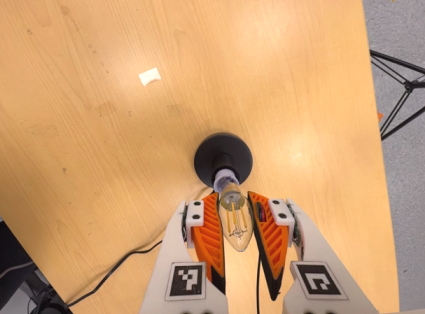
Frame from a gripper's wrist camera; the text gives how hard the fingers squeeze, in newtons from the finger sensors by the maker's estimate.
{"total": 20.3, "left": 21.8, "right": 18.7}